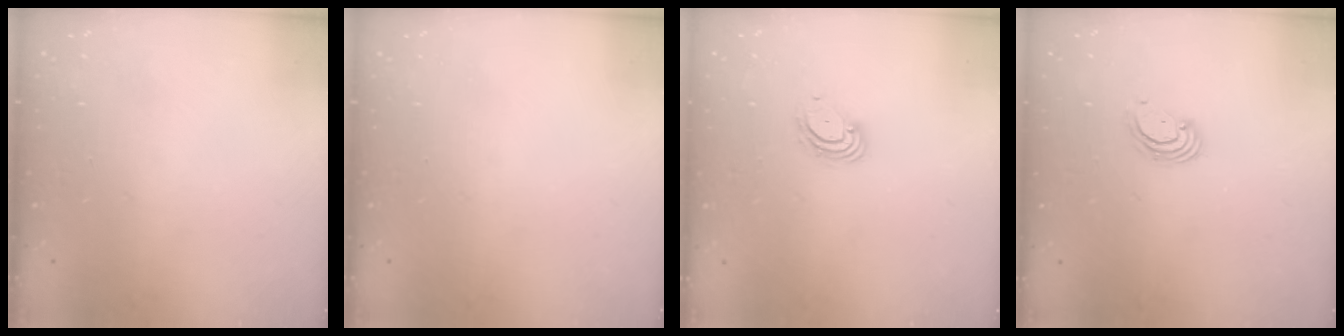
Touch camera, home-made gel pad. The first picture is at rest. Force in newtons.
{"total": 0.0}
{"total": 5.0, "press": 4.9, "slide": 0.4}
{"total": 2.4, "press": 2.4, "slide": 0.2}